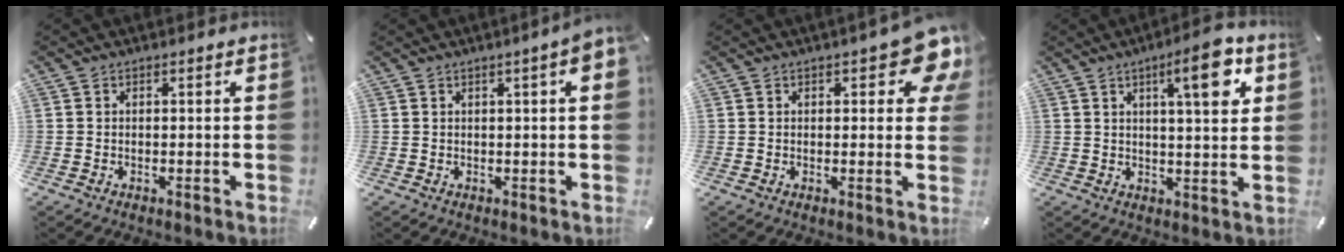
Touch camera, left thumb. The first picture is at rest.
{"total": 3.8, "force": [1.3, 0.3, 3.6], "torque": [-0.061, -0.003, 0.021]}
{"total": 8.9, "force": [4.1, 3.6, 7.0], "torque": [-0.090, -0.018, 0.066]}
{"total": 11.4, "force": [4.9, 2.9, 9.8], "torque": [-0.140, -0.017, 0.072]}